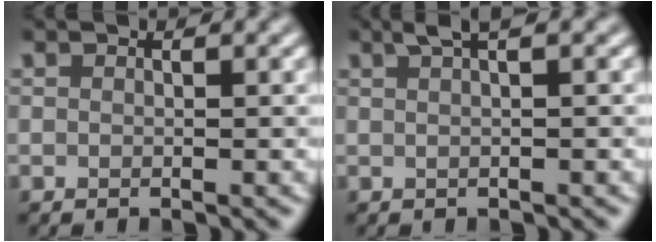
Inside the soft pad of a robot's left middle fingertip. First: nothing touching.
{"total": 2.3, "force": [1.1, 0.5, 1.9], "torque": [-0.025, 0.007, 0.013]}